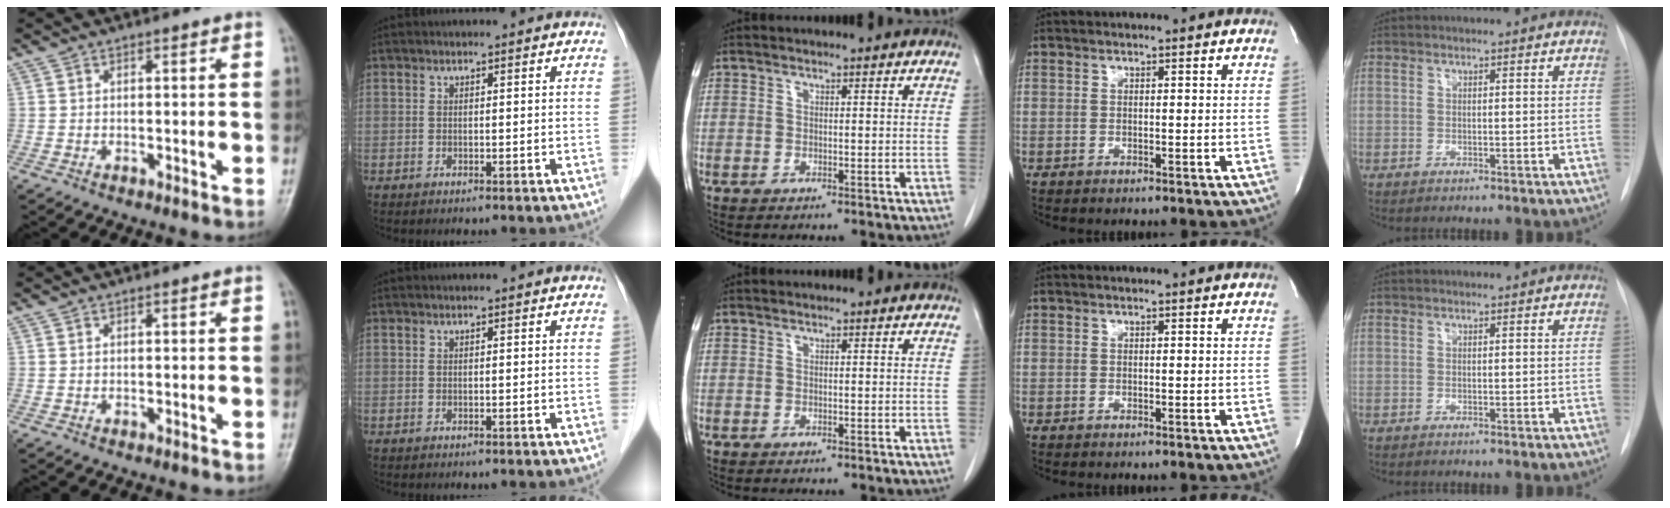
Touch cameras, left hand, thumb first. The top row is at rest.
{}